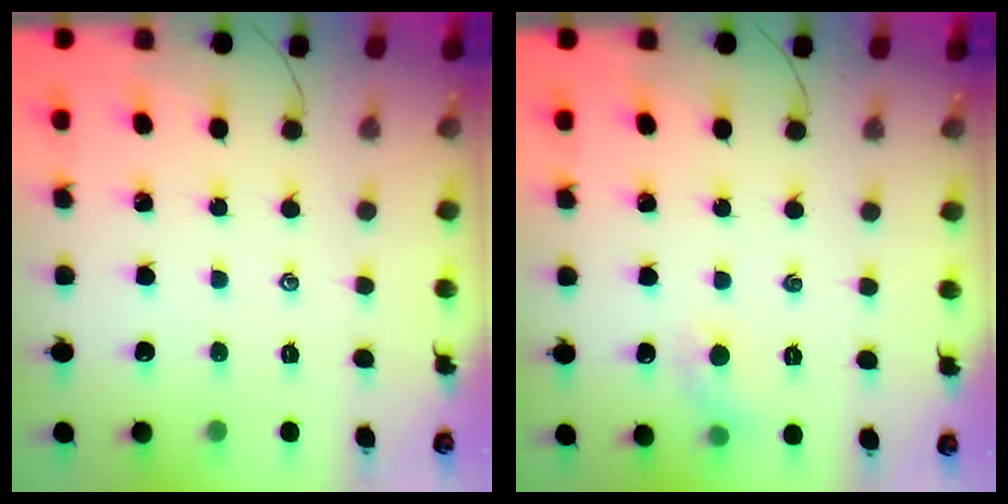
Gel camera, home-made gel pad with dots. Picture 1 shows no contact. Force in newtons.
{"total": 4.4, "press": 4.2, "slide": 1.2}